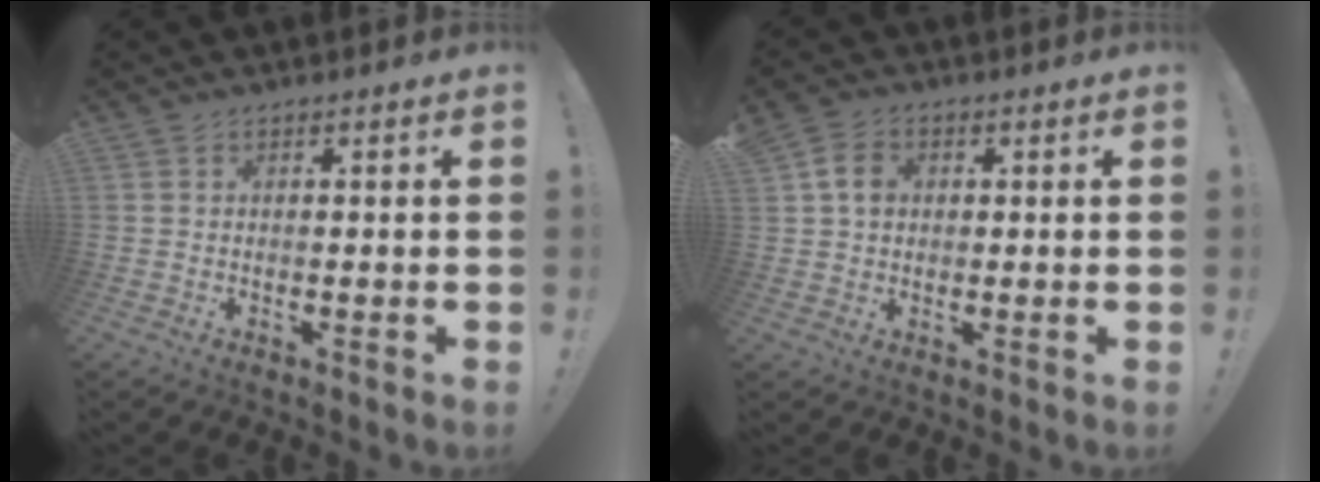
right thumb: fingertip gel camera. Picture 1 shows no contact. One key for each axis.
{"total": 6.0, "fx": 1.3, "fy": 4.7, "fz": 3.5, "tx": -0.049, "ty": 0.008, "tz": 0.026}